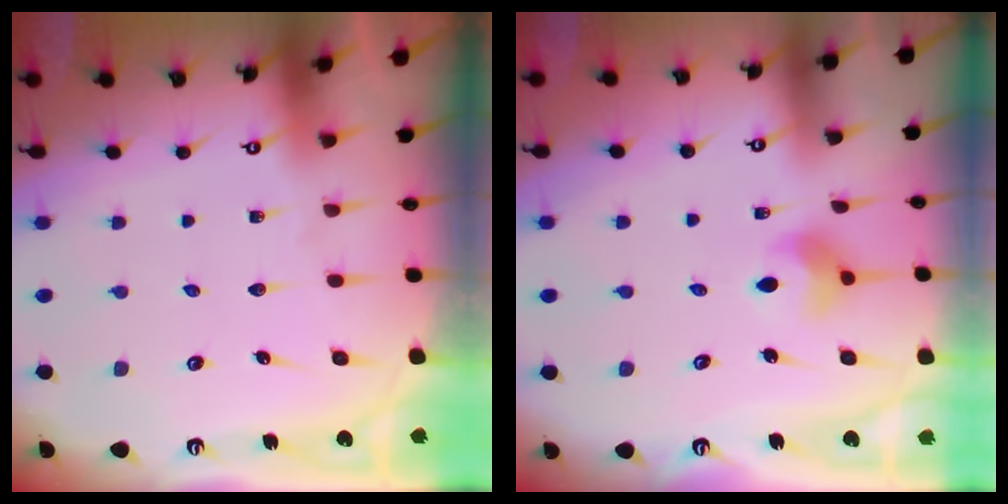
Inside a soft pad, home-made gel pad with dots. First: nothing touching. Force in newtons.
{"total": 5.0, "press": 5.0, "slide": 0.6}